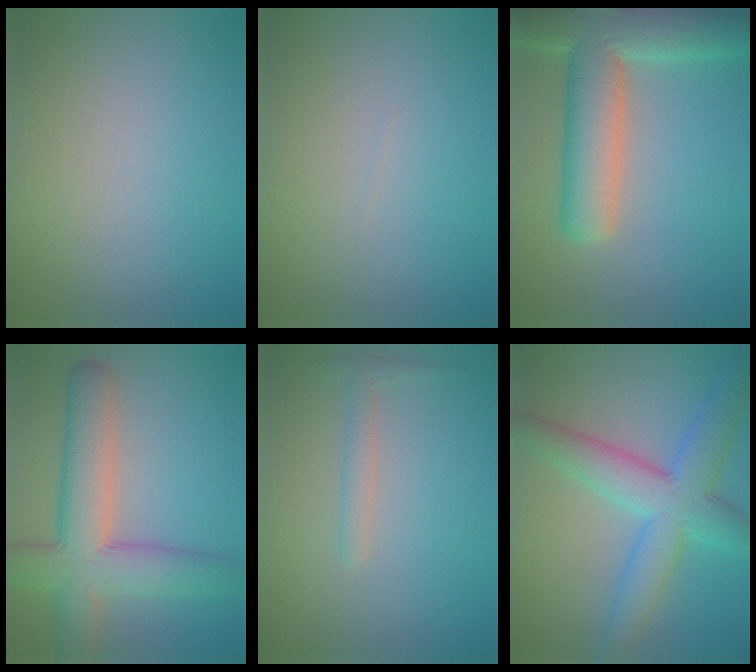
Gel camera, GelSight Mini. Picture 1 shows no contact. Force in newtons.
{"total": 0.0}
{"total": 10.2, "press": 10.2, "slide": 0.8}
{"total": 8.2, "press": 8.2, "slide": 0.4}
{"total": 1.4, "press": 1.4, "slide": 0.1}
{"total": 7.3, "press": 7.3, "slide": 0.2}